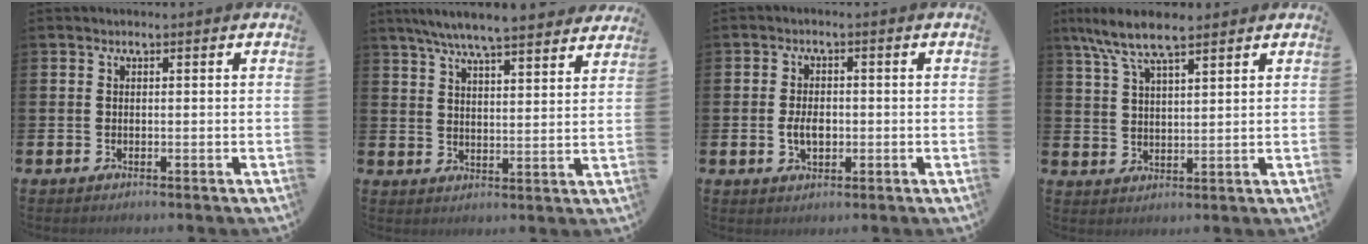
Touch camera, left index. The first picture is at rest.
{"total": 7.4, "force": [6.9, 0.3, 2.5], "torque": [-0.064, -0.036, 0.122]}
{"total": 3.3, "force": [-0.4, 2.1, 2.5], "torque": [-0.035, 0.001, -0.010]}
{"total": 7.8, "force": [6.5, 1.8, 4.0], "torque": [-0.090, -0.017, 0.117]}